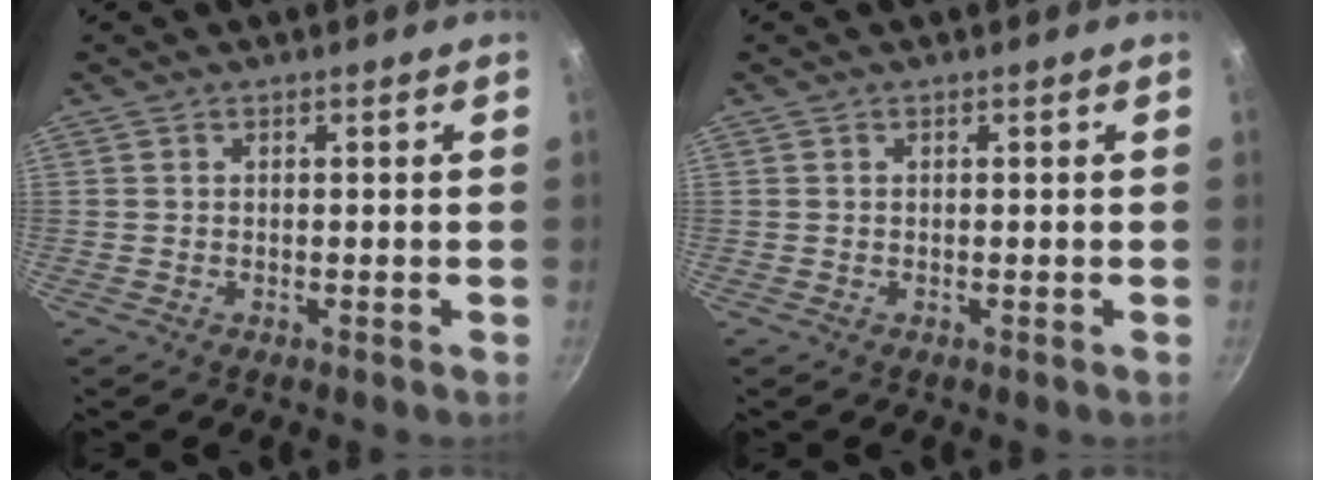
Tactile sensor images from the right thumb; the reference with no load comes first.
{"total": 0.0}